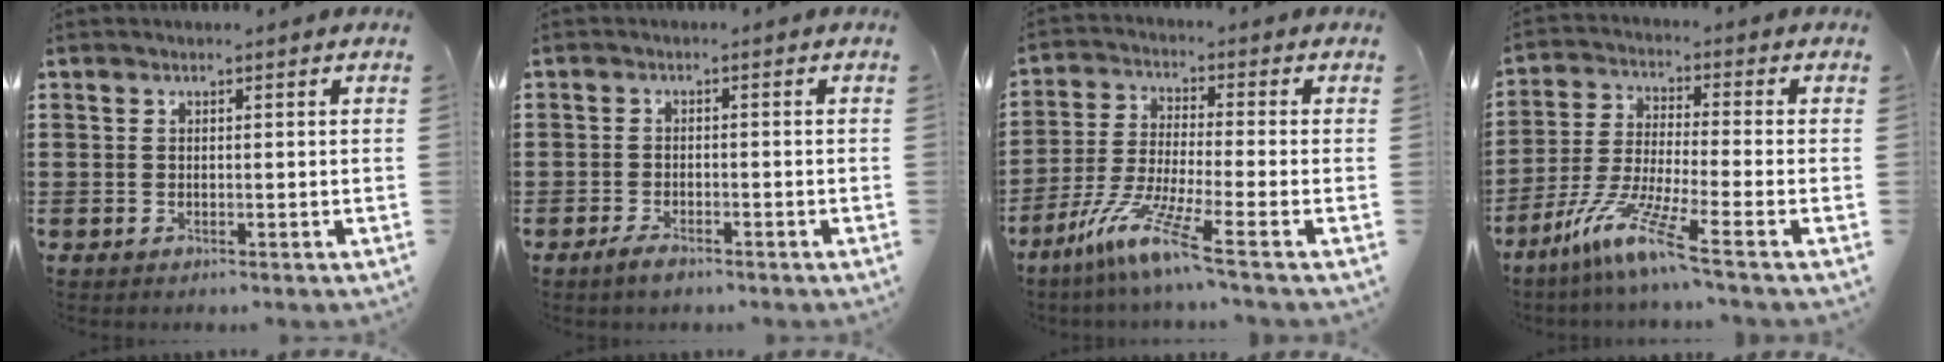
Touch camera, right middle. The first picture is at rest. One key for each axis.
{"total": 2.0, "fx": -1.4, "fy": 0.6, "fz": 1.2, "tx": -0.031, "ty": -0.004, "tz": -0.028}
{"total": 8.7, "fx": -6.0, "fy": -0.2, "fz": 6.3, "tx": -0.144, "ty": -0.021, "tz": -0.122}
{"total": 9.1, "fx": -6.2, "fy": -0.1, "fz": 6.6, "tx": -0.148, "ty": -0.021, "tz": -0.125}